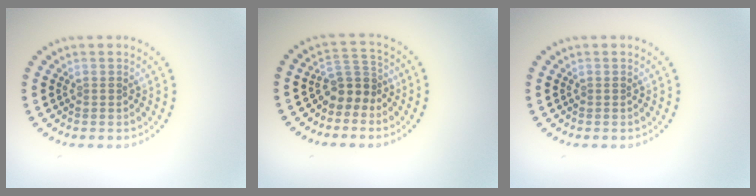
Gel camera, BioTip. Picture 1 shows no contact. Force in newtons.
{"total": 2.7, "press": 2.2, "slide": 1.7}
{"total": 0.0}